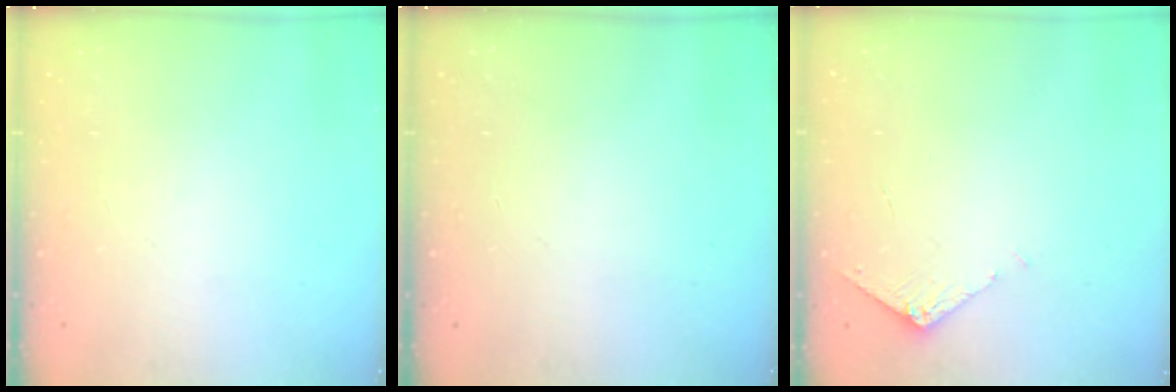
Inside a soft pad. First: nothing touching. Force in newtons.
{"total": 0.0}
{"total": 5.9, "press": 5.8, "slide": 0.7}